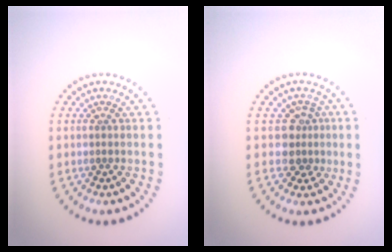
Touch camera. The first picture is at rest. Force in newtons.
{"total": 2.4, "press": 1.9, "slide": 1.5}